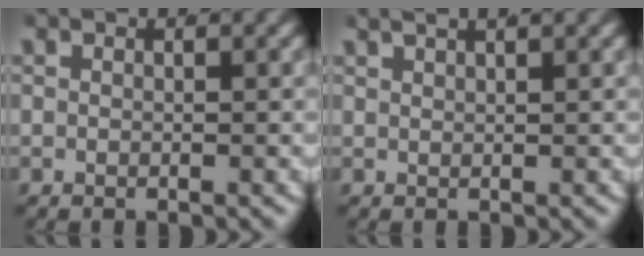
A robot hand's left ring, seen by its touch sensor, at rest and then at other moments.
{"total": 2.6, "force": [2.3, 0.1, 1.3], "torque": [-0.012, 0.009, 0.038]}